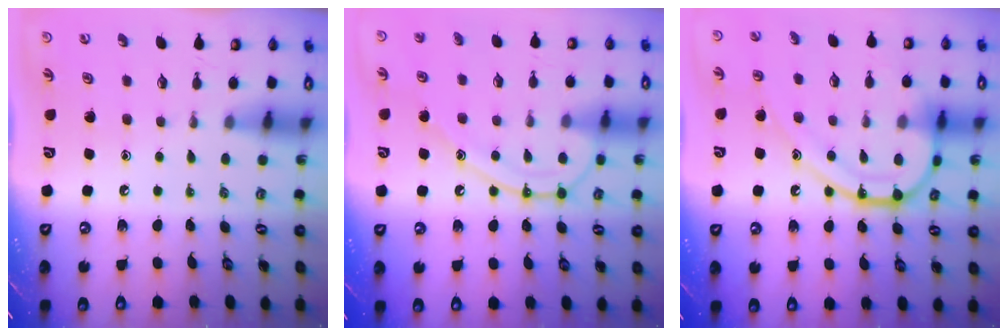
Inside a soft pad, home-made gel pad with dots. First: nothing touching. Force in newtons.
{"total": 14.3, "press": 14.3, "slide": 1.5}
{"total": 15.7, "press": 15.7, "slide": 1.2}